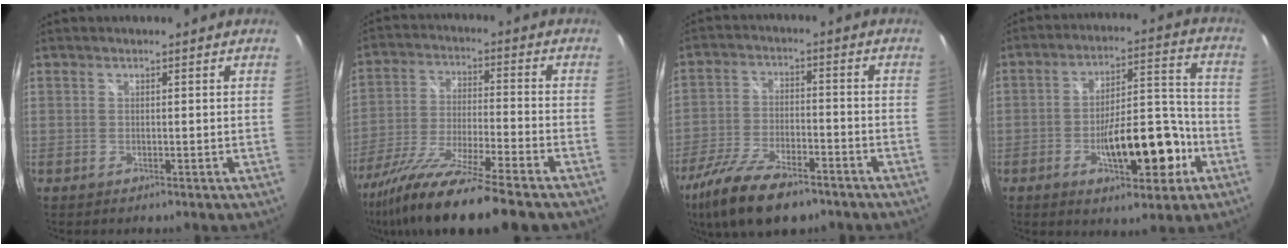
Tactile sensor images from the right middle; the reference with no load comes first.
{"total": 18.3, "force": [-14.3, 0.5, 11.3], "torque": [-0.219, -0.052, -0.251]}
{"total": 15.5, "force": [-11.0, 5.6, 9.3], "torque": [-0.202, -0.036, -0.197]}
{"total": 14.3, "force": [-5.9, 5.4, 11.9], "torque": [-0.191, 0.015, -0.077]}